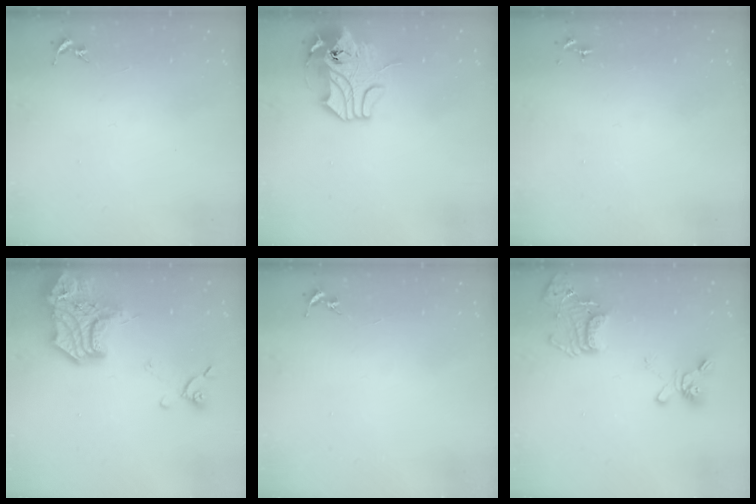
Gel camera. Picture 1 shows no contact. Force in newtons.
{"total": 12.3, "press": 12.2, "slide": 2.0}
{"total": 0.0}
{"total": 23.2, "press": 23.1, "slide": 2.7}
{"total": 0.0}
{"total": 18.0, "press": 17.9, "slide": 1.7}